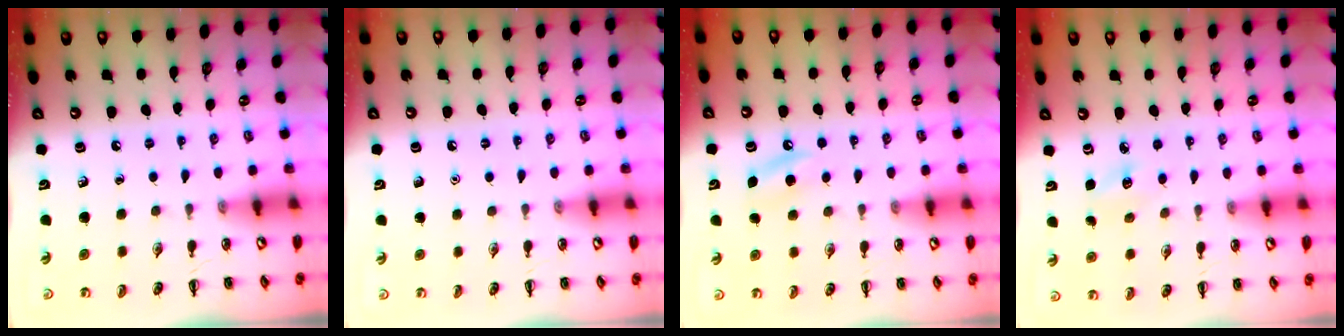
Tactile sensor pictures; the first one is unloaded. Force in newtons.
{"total": 1.6, "press": 1.5, "slide": 0.1}
{"total": 6.1, "press": 6.0, "slide": 1.5}
{"total": 3.7, "press": 3.6, "slide": 0.9}